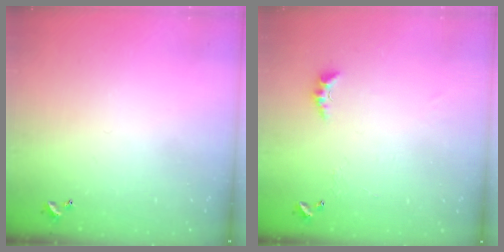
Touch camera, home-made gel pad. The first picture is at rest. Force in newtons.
{"total": 3.0, "press": 2.9, "slide": 0.7}